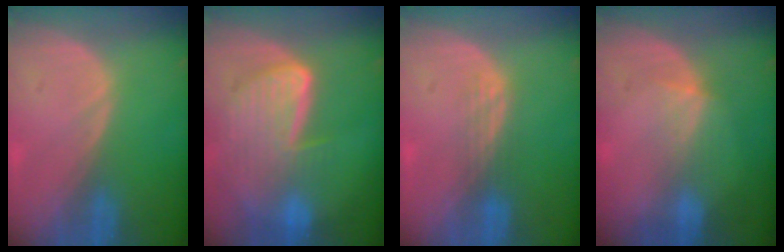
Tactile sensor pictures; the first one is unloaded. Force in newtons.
{"total": 9.2, "press": 8.1, "slide": 4.5}
{"total": 2.9, "press": 2.5, "slide": 1.5}
{"total": 3.0, "press": 2.8, "slide": 1.1}